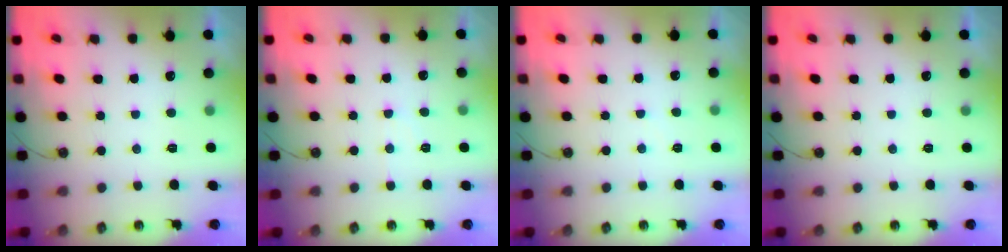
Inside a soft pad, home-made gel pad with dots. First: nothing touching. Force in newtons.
{"total": 4.4, "press": 4.4, "slide": 0.6}
{"total": 1.9, "press": 1.9, "slide": 0.3}
{"total": 0.0}